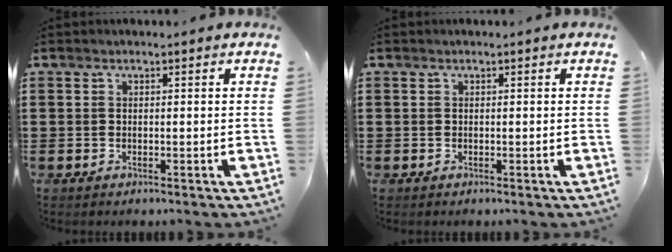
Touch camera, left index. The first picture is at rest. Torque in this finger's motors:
{"motor_torque": [-0.02, -0.01, 0.03, 0.00]}